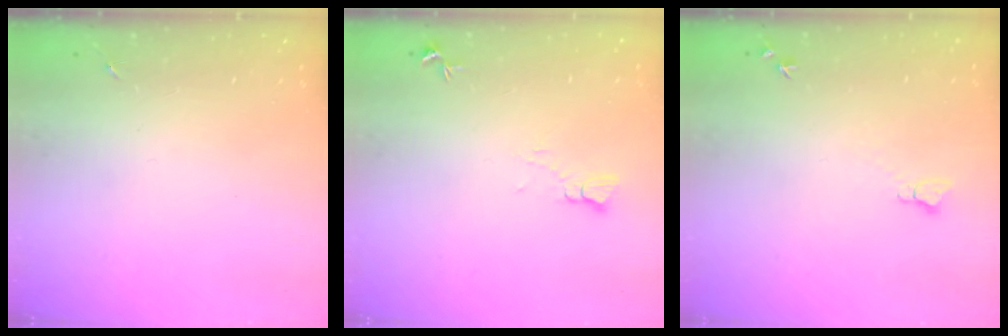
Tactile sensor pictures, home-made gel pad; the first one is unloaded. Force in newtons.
{"total": 3.7, "press": 3.7, "slide": 0.3}
{"total": 4.1, "press": 4.0, "slide": 0.5}